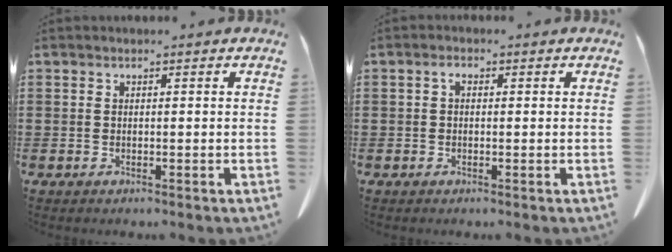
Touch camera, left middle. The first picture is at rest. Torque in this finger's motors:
{"motor_torque": [0.15, 0.14, 0.02, 0.03]}